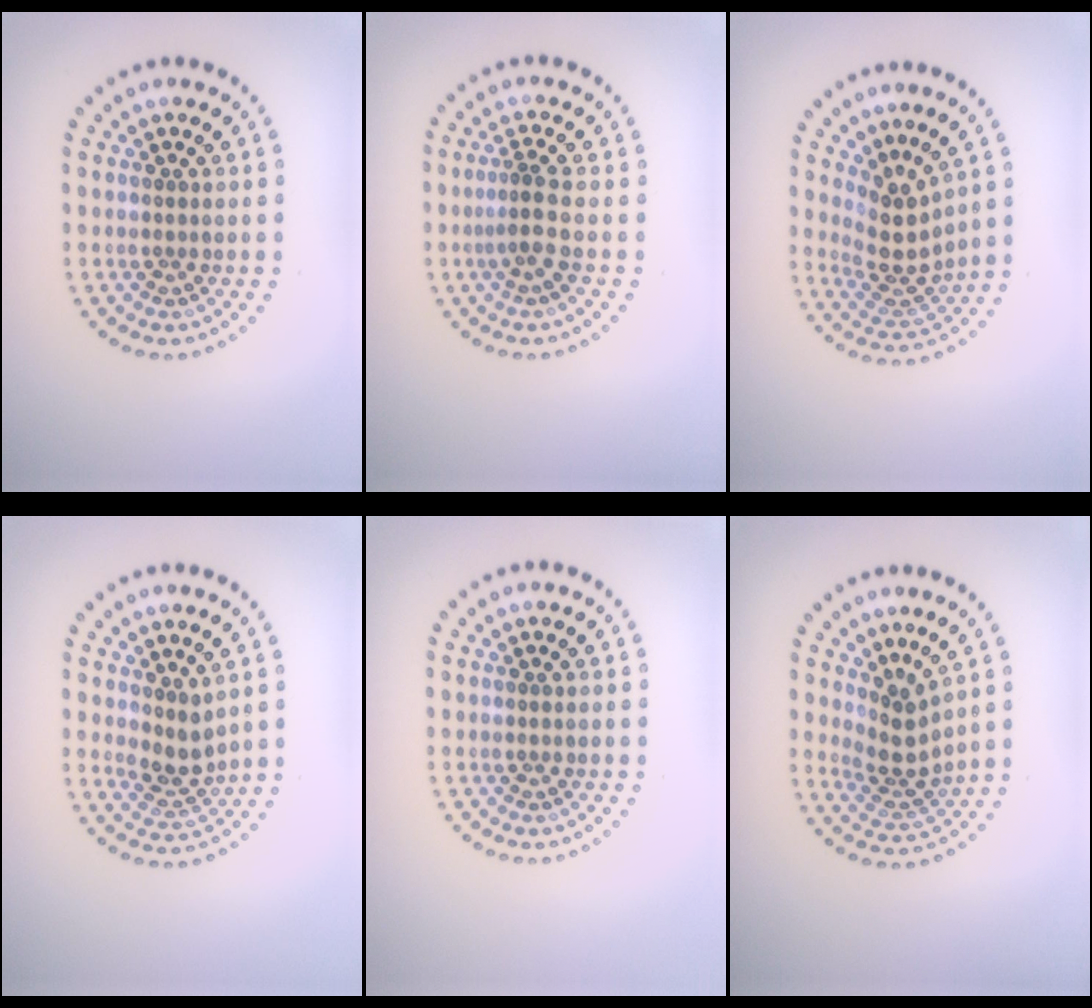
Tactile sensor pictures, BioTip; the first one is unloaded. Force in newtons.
{"total": 2.0, "press": 1.3, "slide": 1.5}
{"total": 3.7, "press": 2.6, "slide": 2.6}
{"total": 2.5, "press": 2.0, "slide": 1.5}
{"total": 0.0}
{"total": 2.9, "press": 1.9, "slide": 2.1}